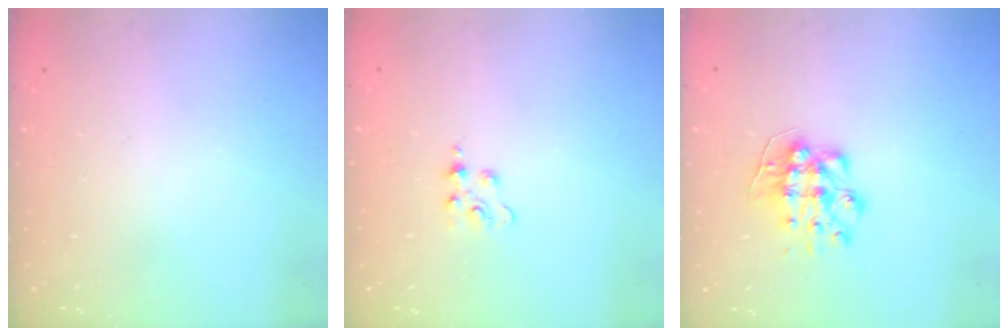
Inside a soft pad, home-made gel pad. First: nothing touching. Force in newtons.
{"total": 2.3, "press": 2.3, "slide": 0.5}
{"total": 8.9, "press": 8.9, "slide": 0.2}